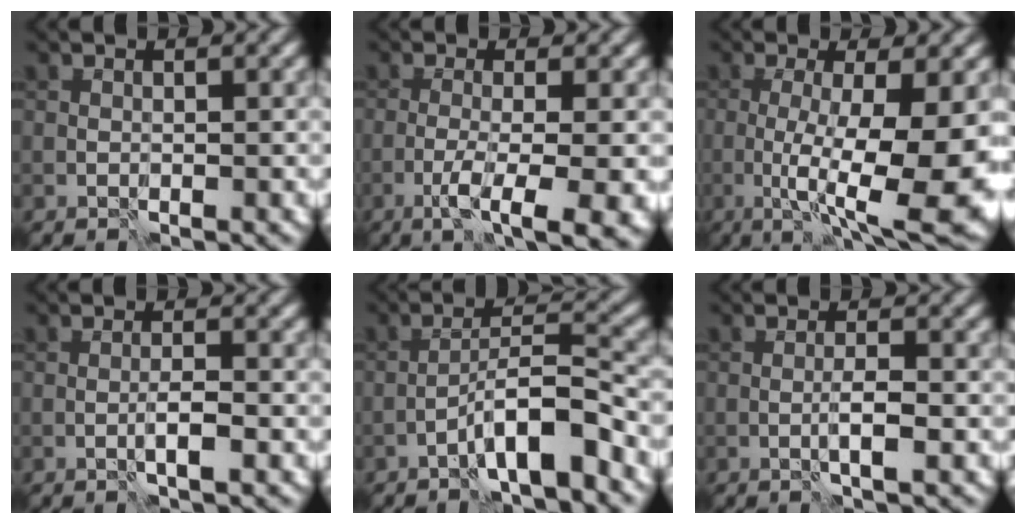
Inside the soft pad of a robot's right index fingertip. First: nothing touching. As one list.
[{"total": 7.1, "force": [-3.4, 1.8, 6.0], "torque": [-0.084, -0.004, -0.056]}, {"total": 11.5, "force": [-1.7, 2.8, 11.0], "torque": [-0.164, -0.020, -0.019]}, {"total": 1.5, "force": [-0.5, 0.1, 1.4], "torque": [-0.024, 0.003, -0.011]}, {"total": 5.0, "force": [-2.9, 0.8, 3.9], "torque": [-0.063, 0.022, -0.053]}, {"total": 1.6, "force": [-0.4, 0.2, 1.6], "torque": [-0.028, 0.003, -0.010]}]